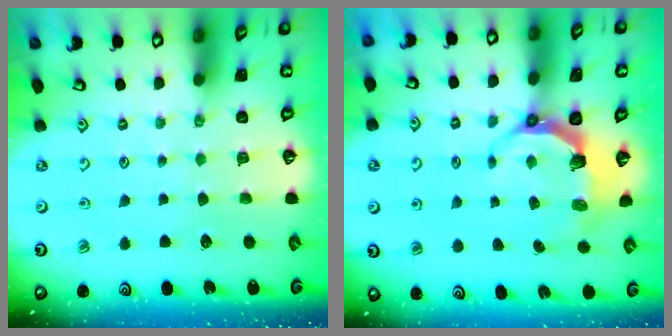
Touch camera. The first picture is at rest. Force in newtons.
{"total": 6.3, "press": 4.8, "slide": 4.1}